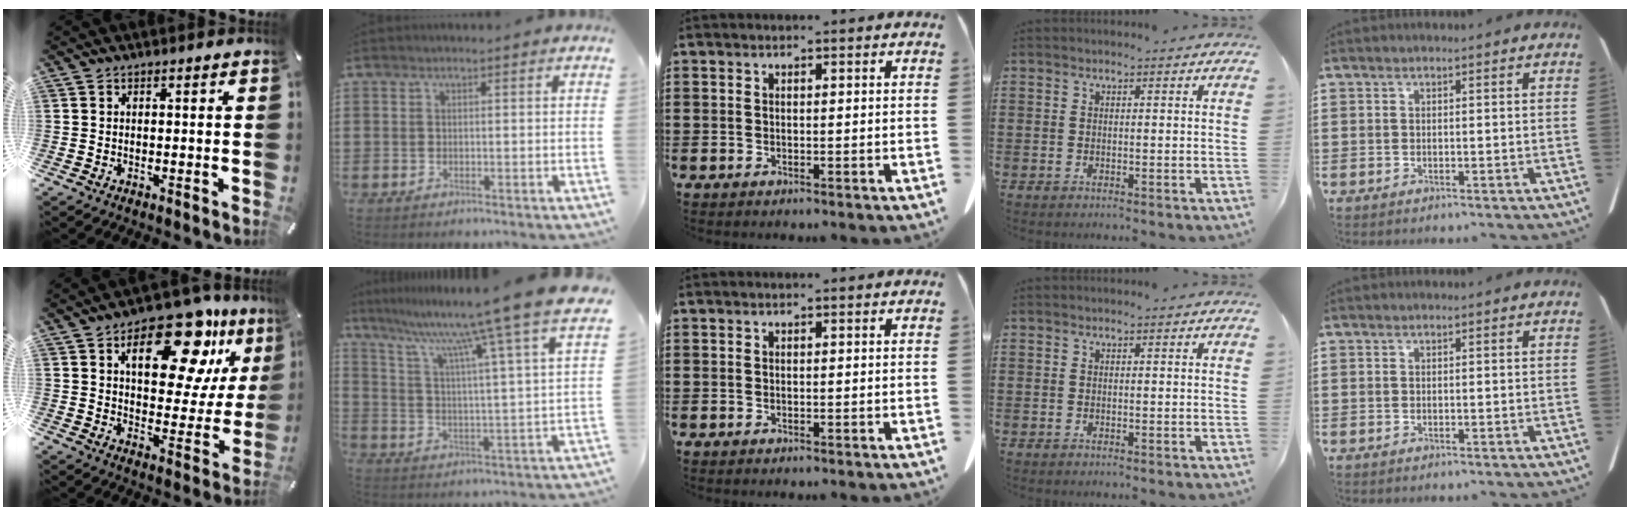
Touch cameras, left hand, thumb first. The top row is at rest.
{"thumb": {"total": 19.7, "force": [11.3, 9.7, 12.8], "torque": [-0.176, -0.063, 0.185]}, "index": {"total": 11.2, "force": [9.6, -1.6, 5.6], "torque": [-0.130, -0.077, 0.145]}}